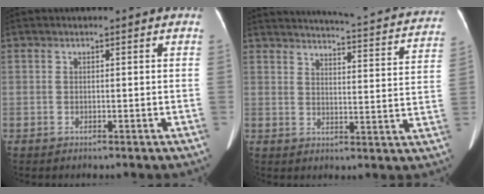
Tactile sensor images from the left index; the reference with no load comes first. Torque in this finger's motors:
{"motor_torque": [0.15, -0.54, -0.01, 0.00]}